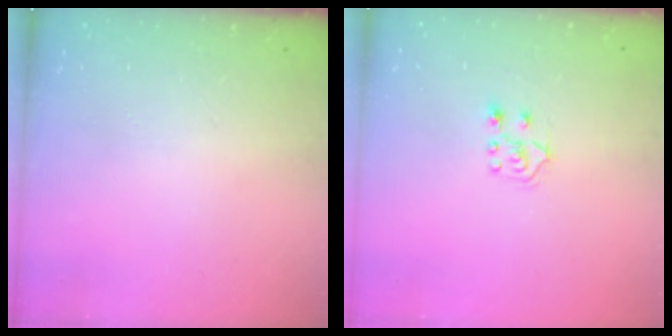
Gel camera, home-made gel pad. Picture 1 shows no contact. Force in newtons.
{"total": 6.0, "press": 6.0, "slide": 0.4}